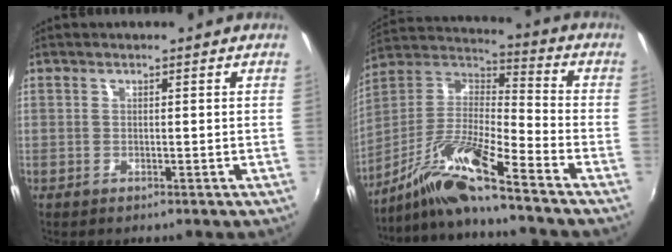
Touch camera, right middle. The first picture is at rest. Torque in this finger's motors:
{"motor_torque": [-0.47, -0.59, 0.27, 0.04]}